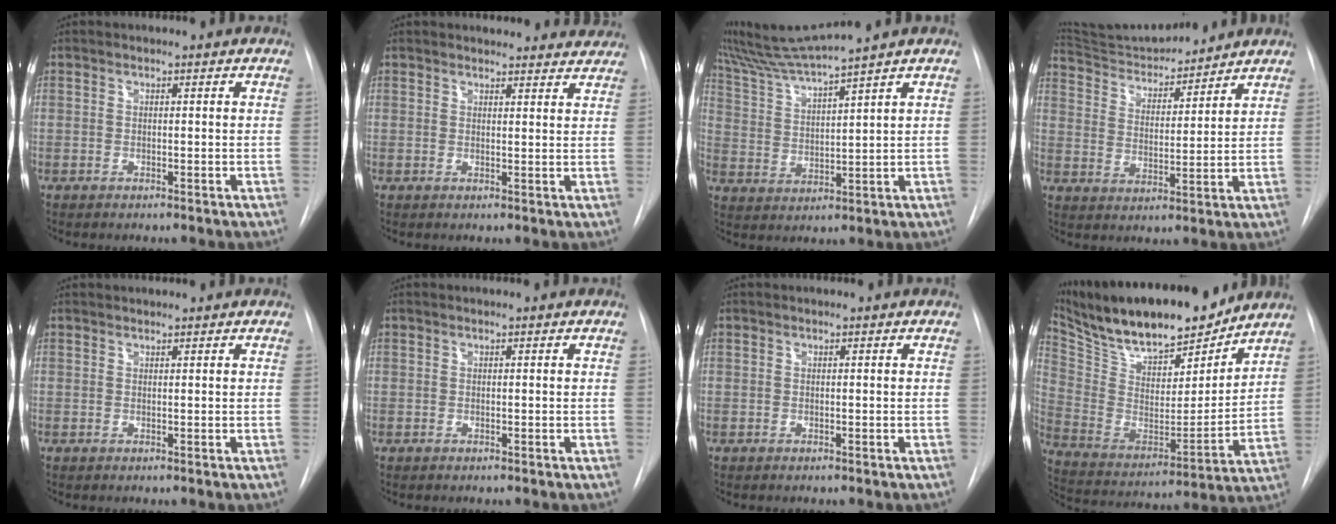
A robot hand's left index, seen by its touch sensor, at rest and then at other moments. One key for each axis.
{"total": 12.1, "fx": 11.6, "fy": 2.8, "fz": 2.0, "tx": -0.003, "ty": 0.008, "tz": 0.121}
{"total": 8.2, "fx": 7.4, "fy": -2.3, "fz": 2.7, "tx": -0.065, "ty": -0.006, "tz": 0.150}
{"total": 12.5, "fx": 12.1, "fy": 1.0, "fz": 2.9, "tx": -0.057, "ty": 0.009, "tz": 0.211}
{"total": 1.8, "fx": 1.8, "fy": 0.1, "fz": 0.3, "tx": -0.004, "ty": 0.020, "tz": 0.028}
{"total": 0.0}
{"total": 0.0}
{"total": 23.6, "fx": 19.9, "fy": 6.1, "fz": 11.2, "tx": -0.214, "ty": -0.007, "tz": 0.328}